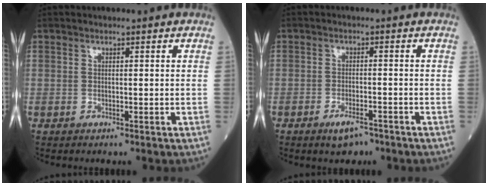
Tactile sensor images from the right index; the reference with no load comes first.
{"total": 3.5, "force": [-2.5, 1.3, 2.1], "torque": [-0.039, -0.001, -0.036]}